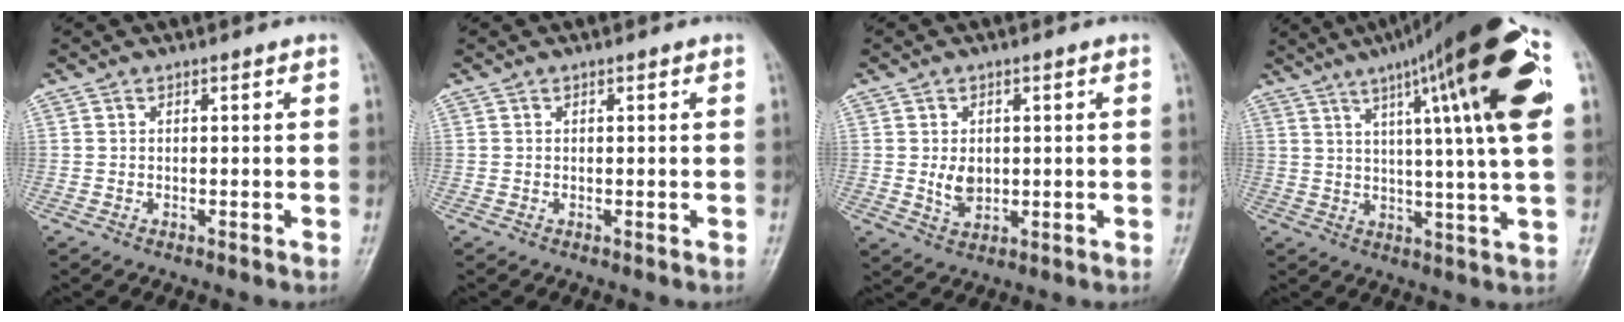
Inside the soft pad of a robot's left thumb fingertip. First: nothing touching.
{"total": 0.6, "force": [0.2, 0.2, 0.5], "torque": [-0.007, 0.003, 0.003]}
{"total": 4.1, "force": [0.2, 3.0, 2.8], "torque": [-0.038, -0.006, 0.010]}
{"total": 24.9, "force": [10.3, 2.9, 22.5], "torque": [-0.326, -0.002, 0.144]}